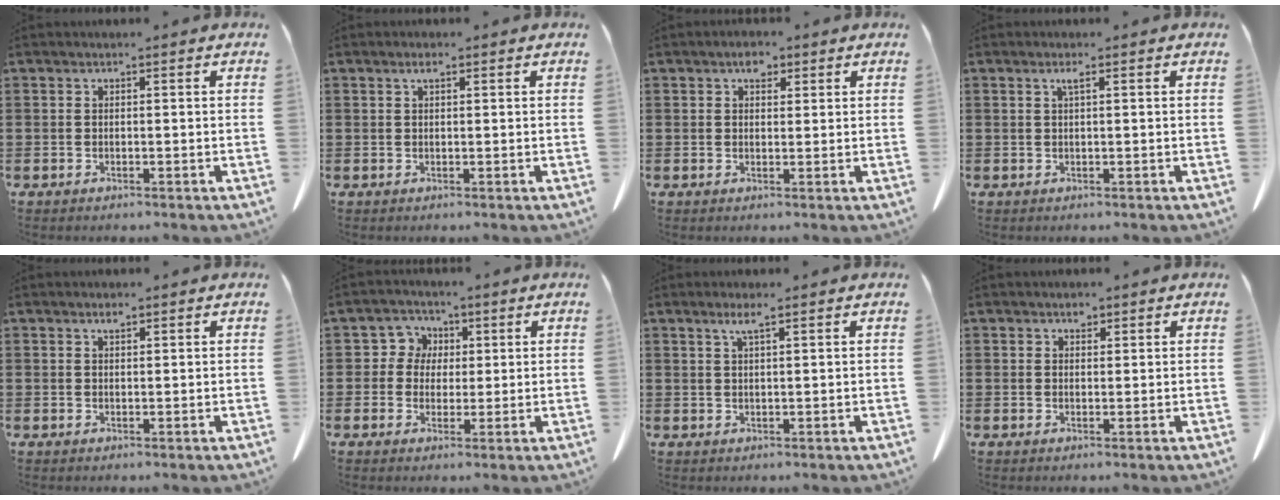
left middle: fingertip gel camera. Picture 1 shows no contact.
{"total": 1.3, "force": [0.6, 0.4, 1.1], "torque": [-0.023, 0.002, 0.010]}
{"total": 2.8, "force": [1.7, 1.6, 1.5], "torque": [-0.011, -0.004, 0.026]}
{"total": 1.3, "force": [0.5, 0.1, 1.2], "torque": [-0.024, 0.002, 0.009]}
{"total": 1.2, "force": [0.8, 0.3, 0.8], "torque": [-0.017, 0.001, 0.015]}
{"total": 4.5, "force": [1.3, 4.2, 0.9], "torque": [-0.034, 0.010, 0.020]}
{"total": 2.4, "force": [1.6, 0.2, 1.9], "torque": [-0.041, 0.001, 0.028]}
{"total": 1.6, "force": [1.2, 0.9, 0.5], "torque": [0.003, -0.005, 0.019]}